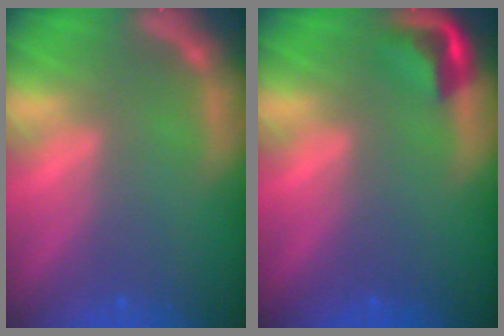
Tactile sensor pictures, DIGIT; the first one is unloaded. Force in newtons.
{"total": 2.9}